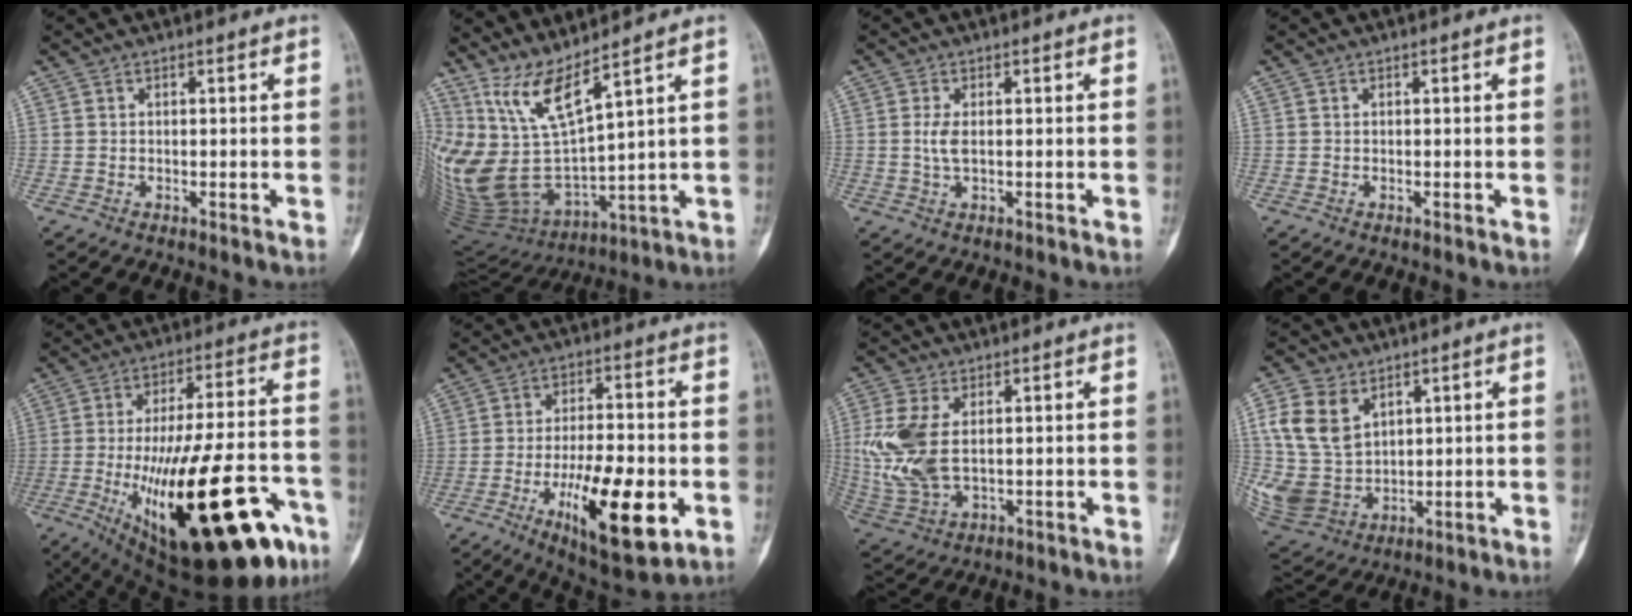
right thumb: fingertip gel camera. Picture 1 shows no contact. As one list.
[{"total": 15.9, "force": [10.0, 3.2, 12.0], "torque": [-0.245, -0.074, 0.221]}, {"total": 2.7, "force": [0.1, 1.2, 2.4], "torque": [-0.057, -0.001, 0.003]}, {"total": 0.0}, {"total": 34.0, "force": [-12.5, 11.9, 29.3], "torque": [-0.416, 0.021, -0.169]}, {"total": 17.6, "force": [-5.4, 6.0, 15.7], "torque": [-0.244, 0.007, -0.076]}, {"total": 11.6, "force": [1.6, 6.7, 9.4], "torque": [-0.218, -0.003, 0.044]}, {"total": 14.0, "force": [5.1, 10.2, 8.1], "torque": [-0.141, -0.016, 0.120]}]